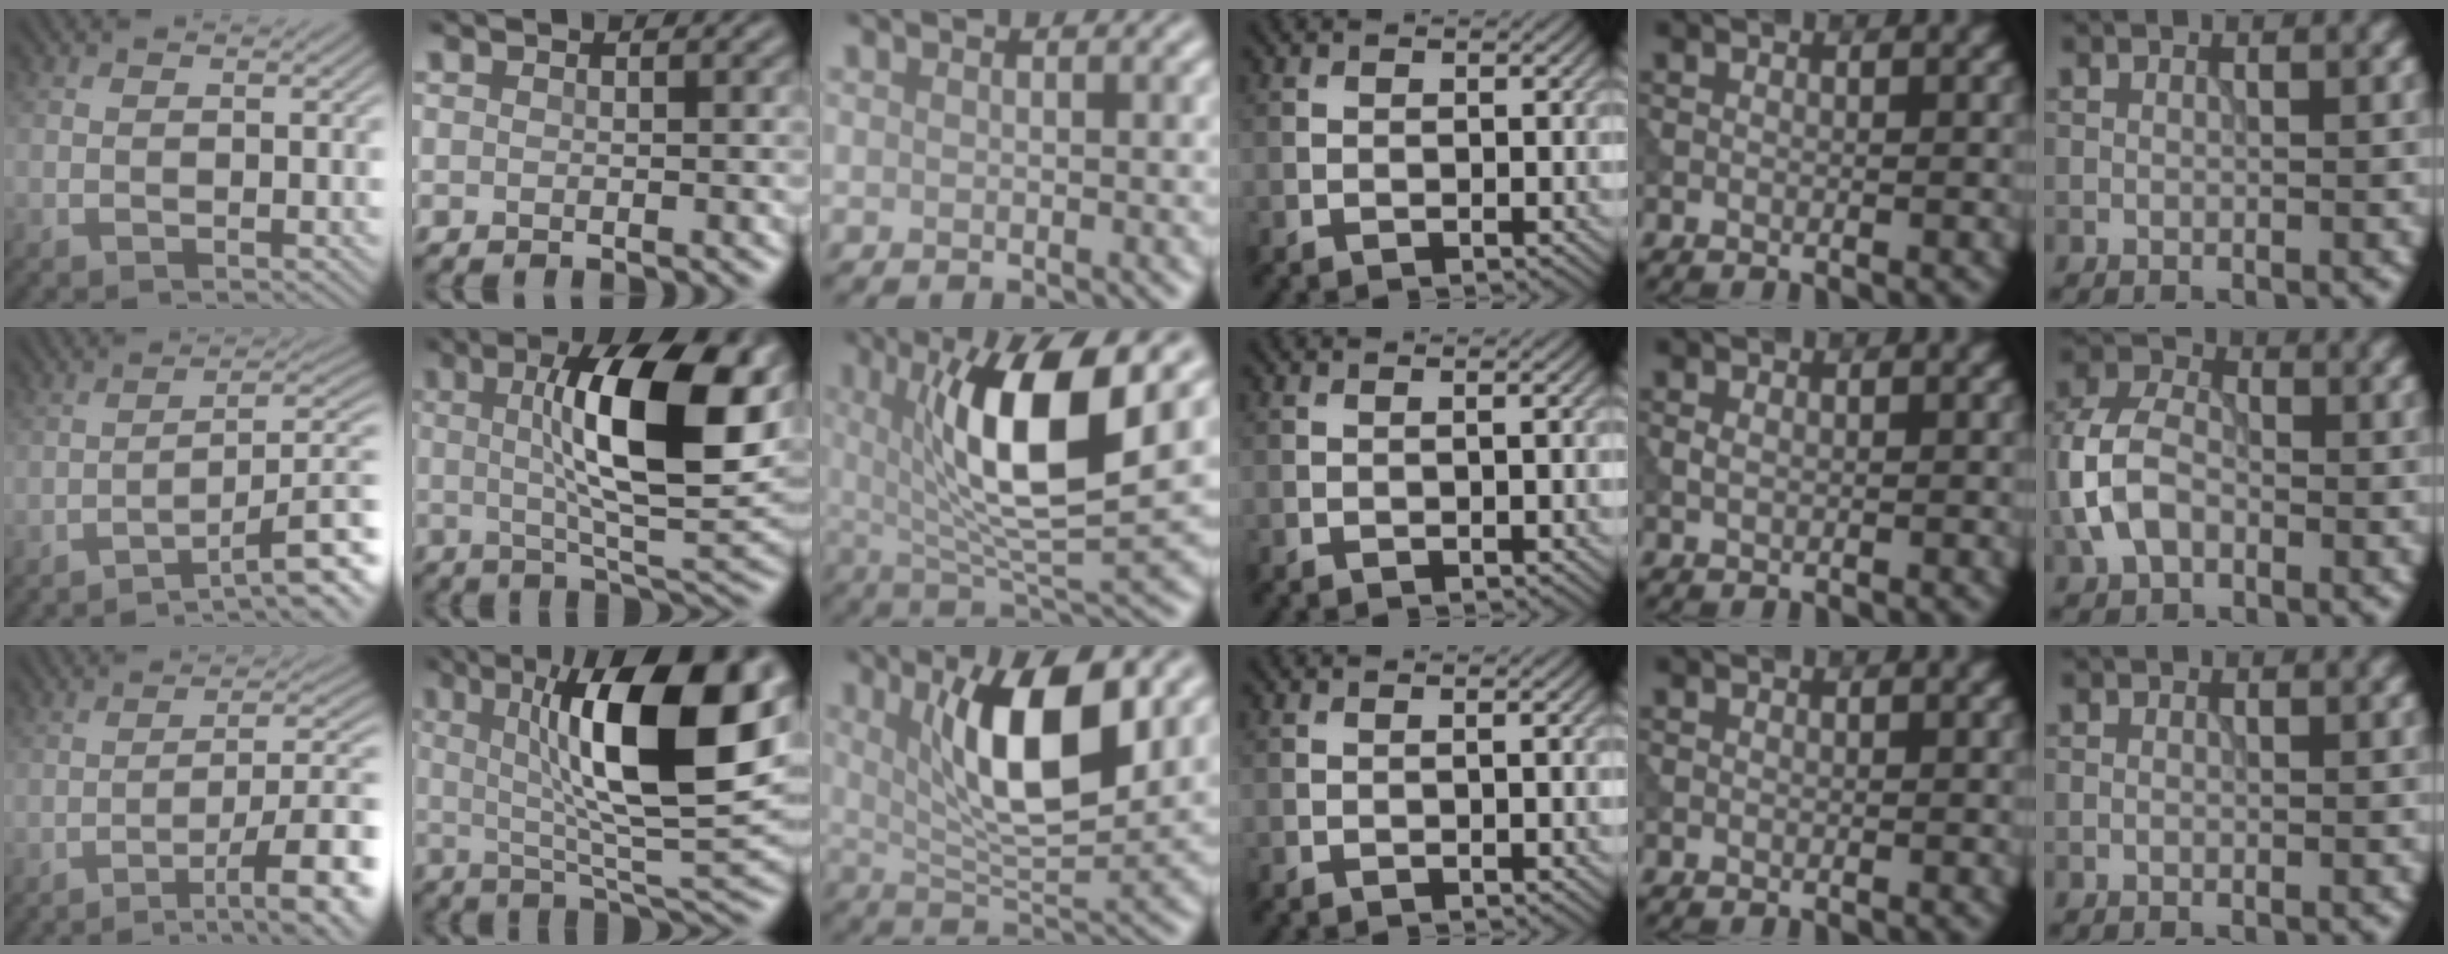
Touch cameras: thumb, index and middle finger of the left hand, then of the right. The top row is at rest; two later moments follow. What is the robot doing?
{"motion": "dispense", "object": "syringe"}